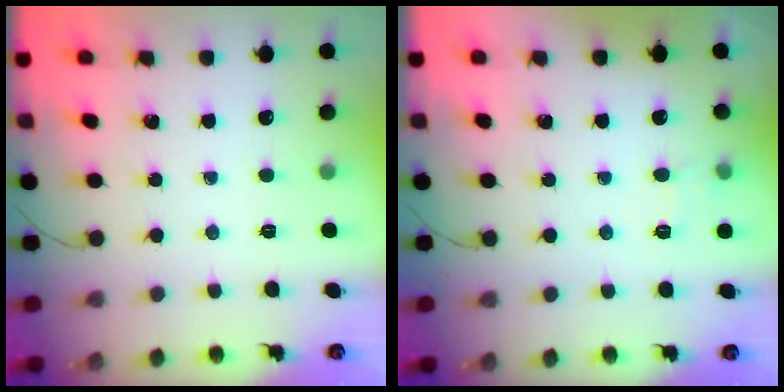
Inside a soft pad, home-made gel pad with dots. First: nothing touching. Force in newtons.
{"total": 7.5, "press": 7.3, "slide": 2.0}